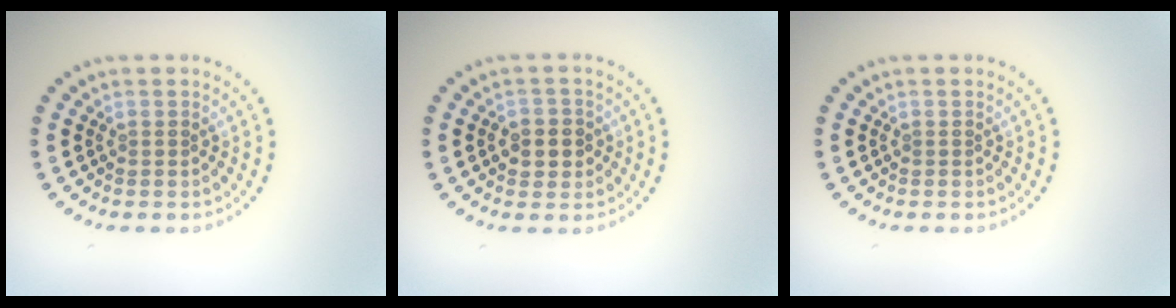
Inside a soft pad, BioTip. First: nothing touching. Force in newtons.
{"total": 2.6, "press": 2.5, "slide": 0.7}
{"total": 0.0}